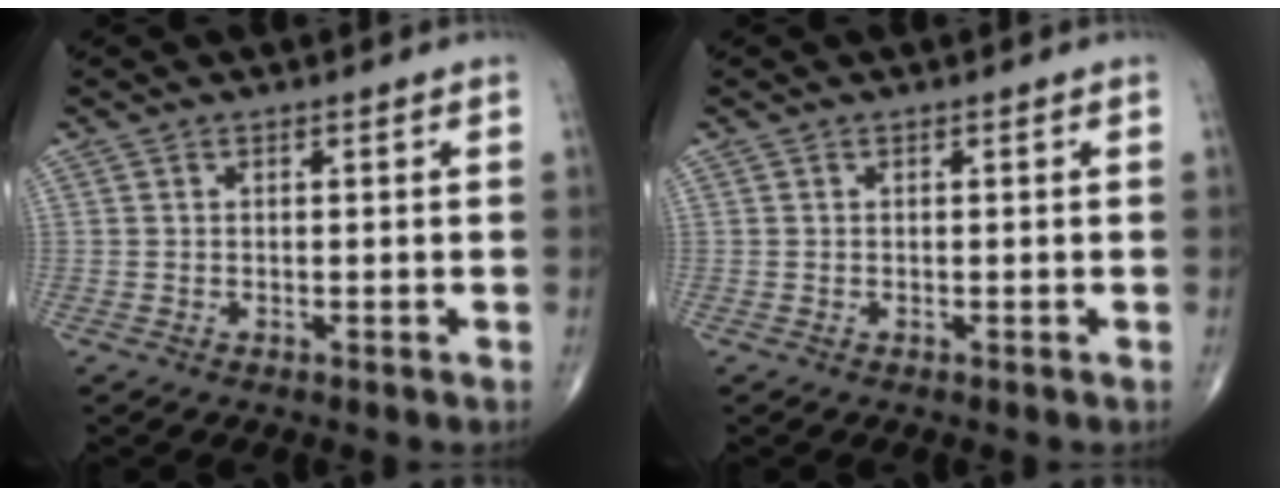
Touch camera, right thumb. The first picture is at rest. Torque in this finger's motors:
{"motor_torque": [0.48, 0.15, 0.17, 0.05, 0.01]}